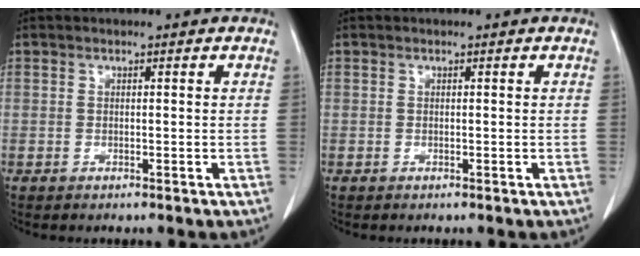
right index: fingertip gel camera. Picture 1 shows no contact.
{"total": 0.0}